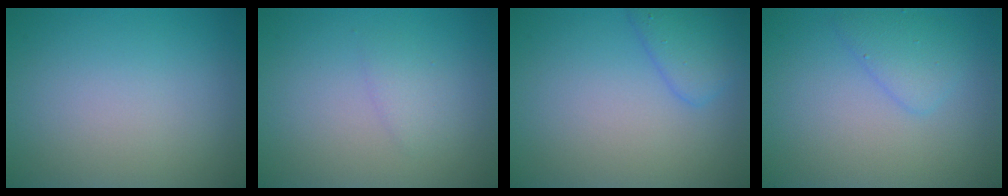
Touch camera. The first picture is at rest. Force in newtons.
{"total": 1.2, "press": 1.2, "slide": 0.1}
{"total": 1.8, "press": 1.8, "slide": 0.1}
{"total": 2.1, "press": 2.1, "slide": 0.2}